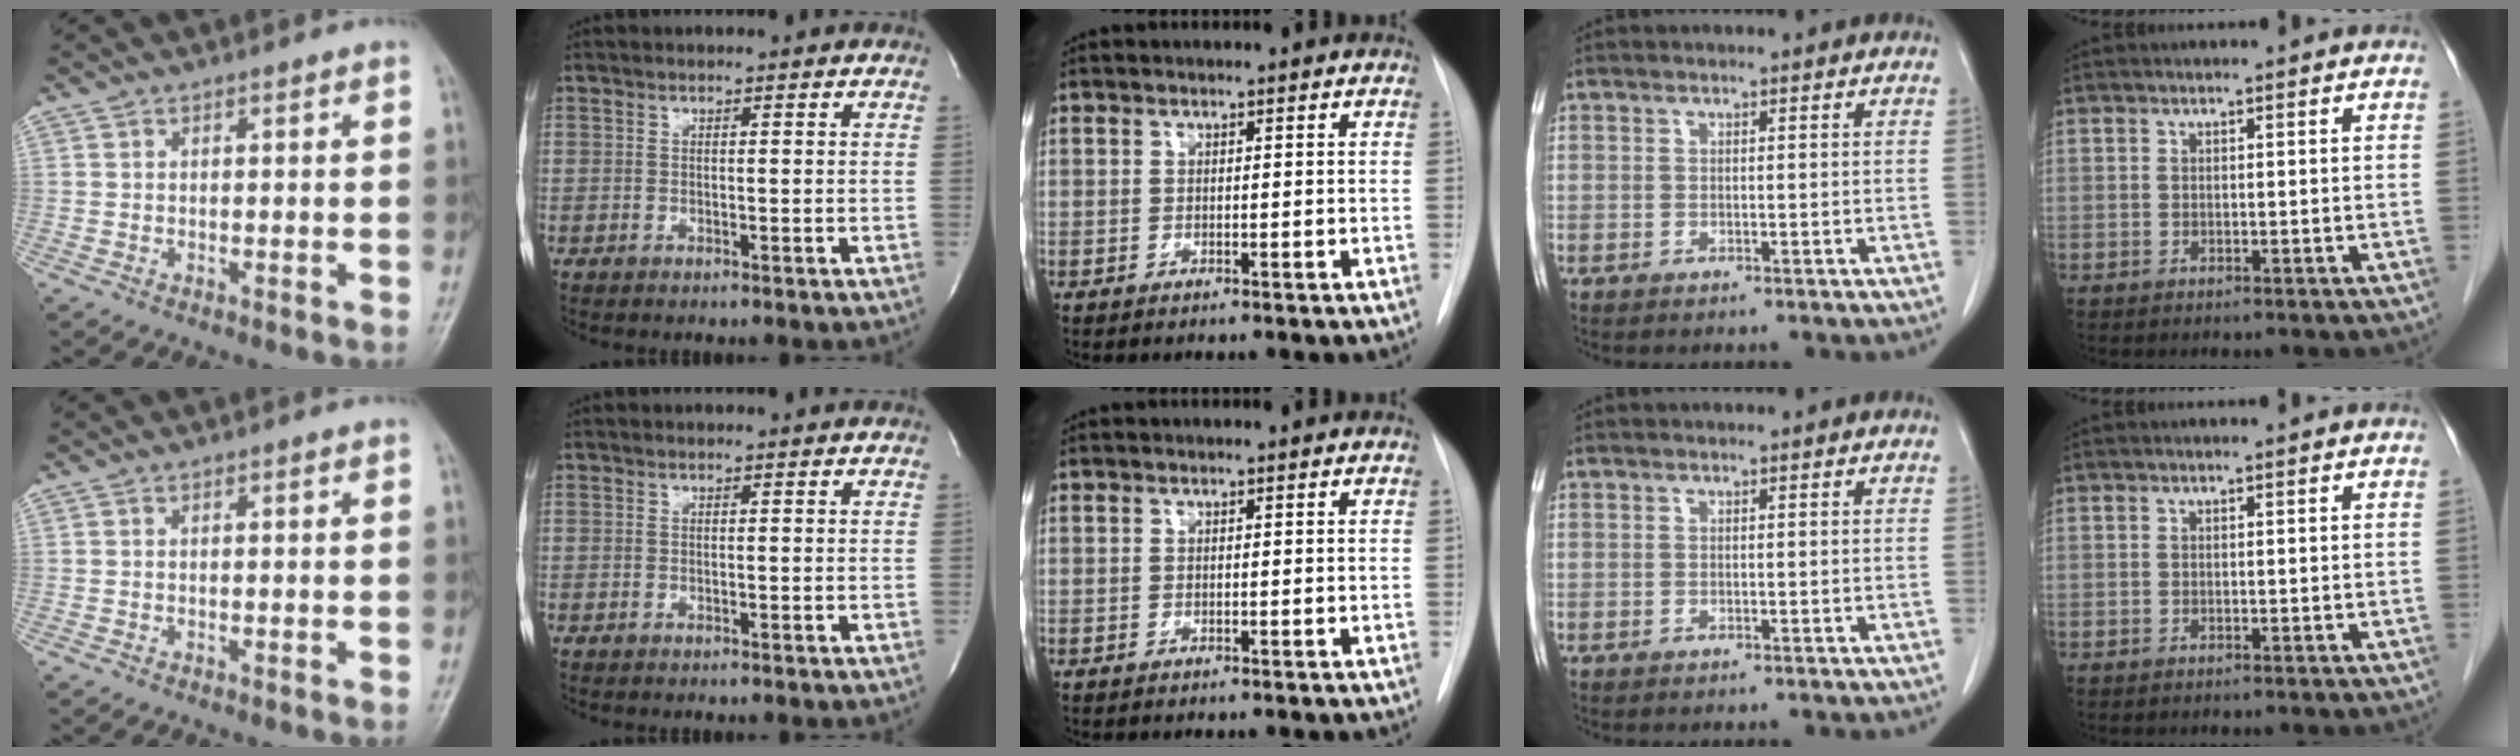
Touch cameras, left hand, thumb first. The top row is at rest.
{}